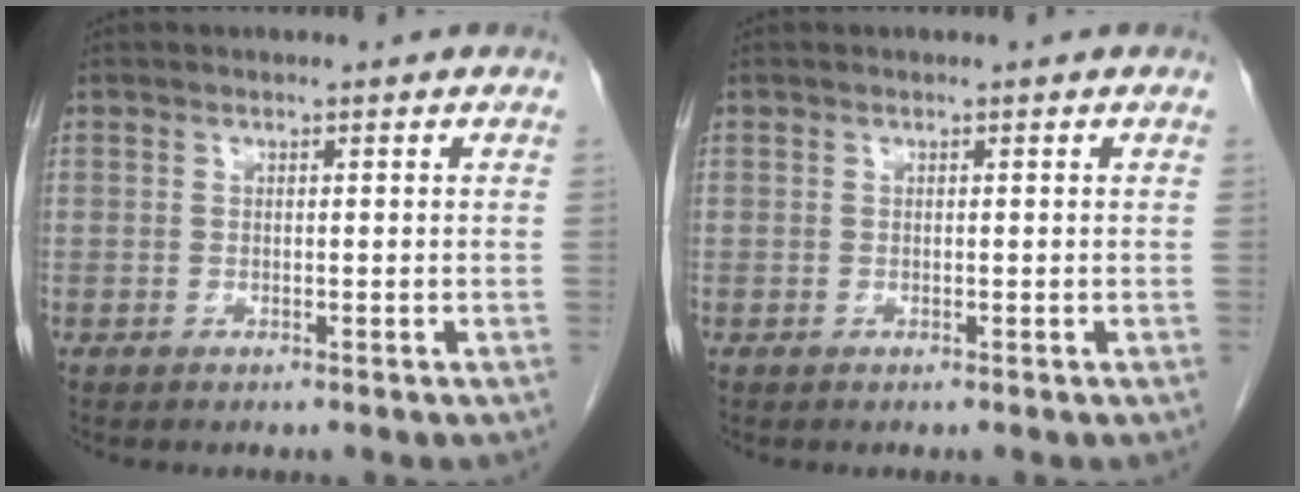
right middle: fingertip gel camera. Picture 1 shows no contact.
{"total": 0.0}